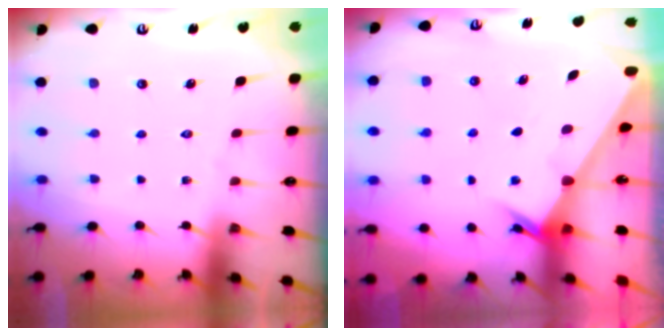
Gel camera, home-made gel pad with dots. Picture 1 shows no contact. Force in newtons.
{"total": 2.4, "press": 2.3, "slide": 0.2}